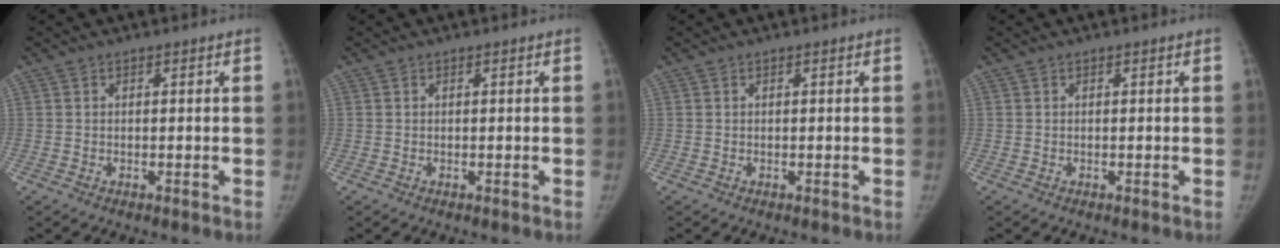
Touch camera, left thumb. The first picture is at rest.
{"total": 0.0}
{"total": 0.0}
{"total": 0.0}